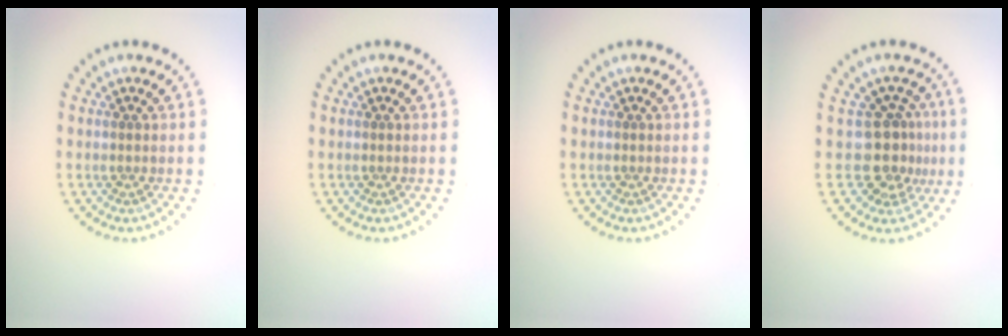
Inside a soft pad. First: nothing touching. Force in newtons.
{"total": 0.0}
{"total": 0.0}
{"total": 3.5, "press": 2.6, "slide": 2.3}